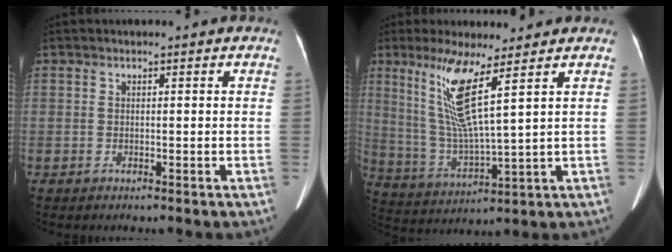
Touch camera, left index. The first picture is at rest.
{"total": 10.2, "force": [4.9, -0.4, 9.0], "torque": [-0.189, -0.014, 0.098]}